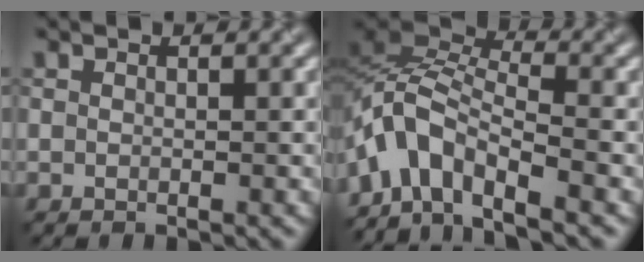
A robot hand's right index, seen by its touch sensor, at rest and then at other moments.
{"total": 6.2, "force": [-4.2, 2.7, 3.6], "torque": [-0.056, 0.007, -0.097]}